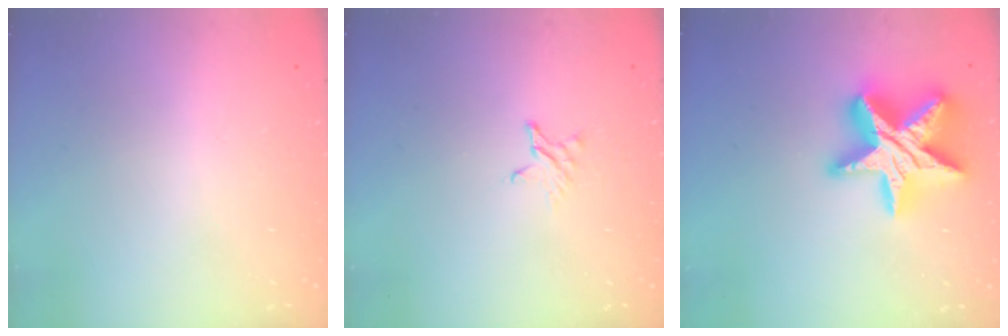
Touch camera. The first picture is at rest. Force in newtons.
{"total": 2.4, "press": 2.4, "slide": 0.2}
{"total": 24.6, "press": 24.5, "slide": 2.2}